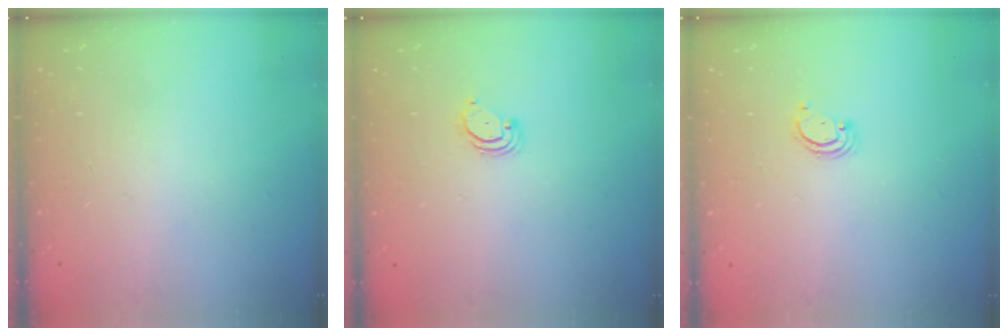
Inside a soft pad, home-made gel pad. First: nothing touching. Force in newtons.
{"total": 2.2, "press": 2.2, "slide": 0.3}
{"total": 1.7, "press": 1.7, "slide": 0.1}